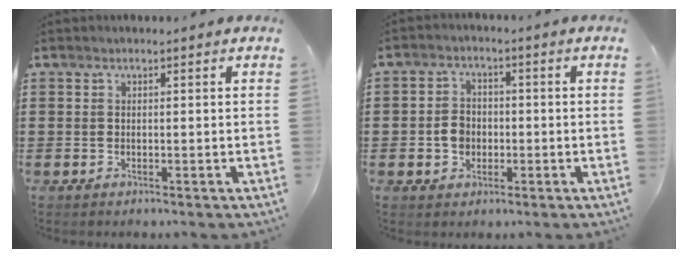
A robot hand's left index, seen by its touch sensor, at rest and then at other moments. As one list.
[{"total": 3.6, "force": [-0.8, 3.0, 2.0], "torque": [-0.051, 0.003, -0.019]}]